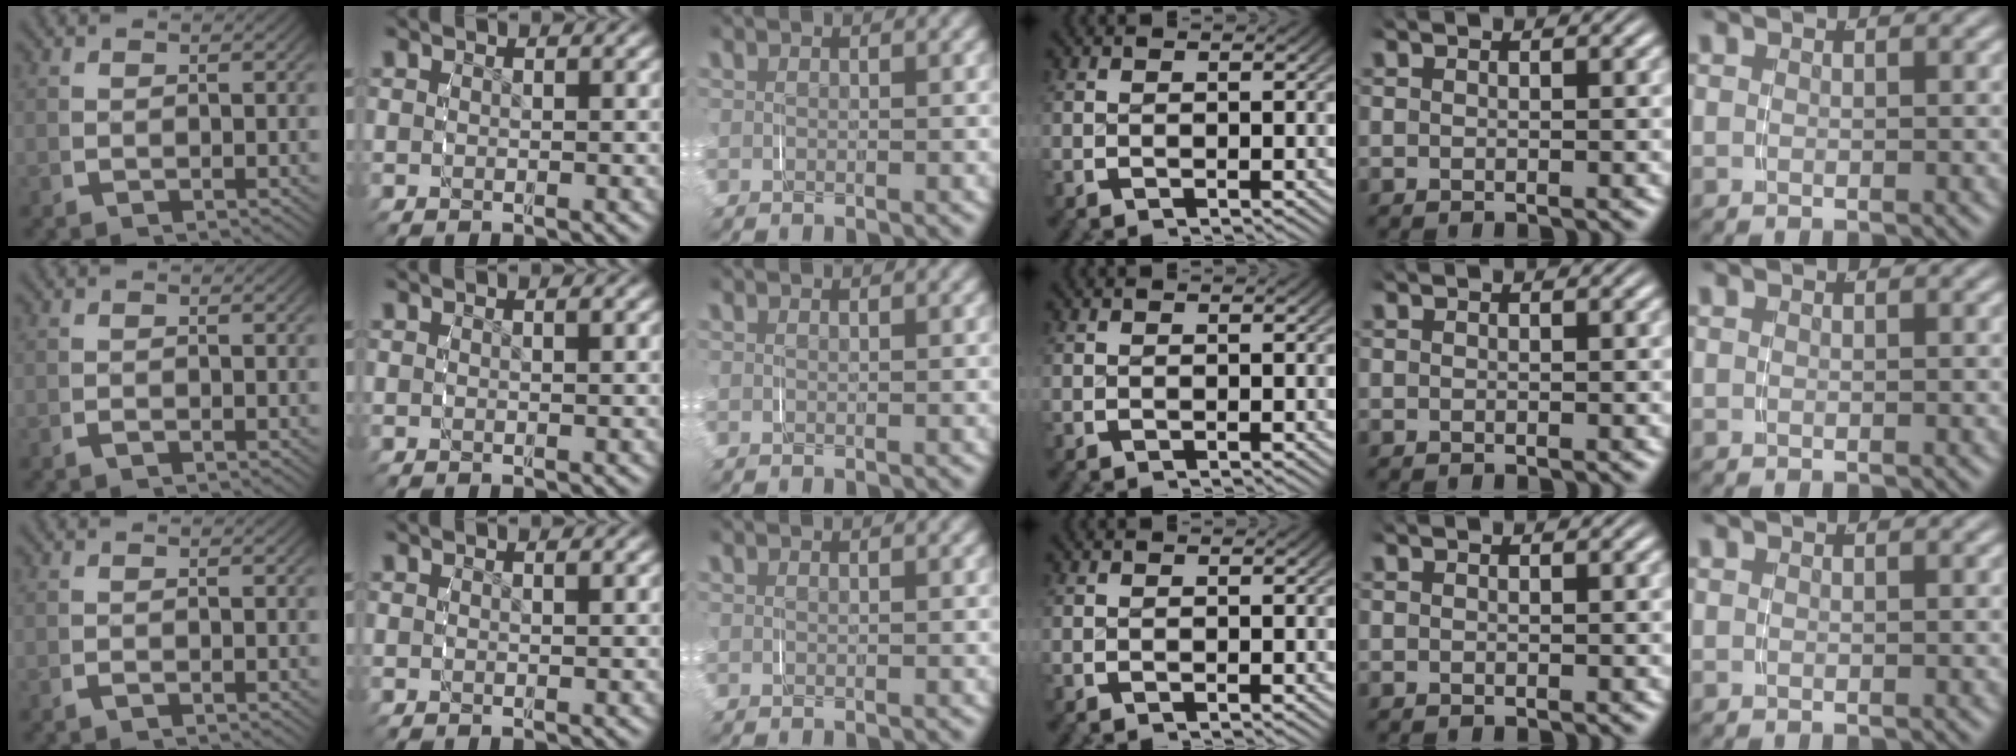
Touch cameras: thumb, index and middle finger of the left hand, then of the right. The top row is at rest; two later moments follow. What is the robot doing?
{"motion": "grasp_and_lifting", "object": "pen bag"}